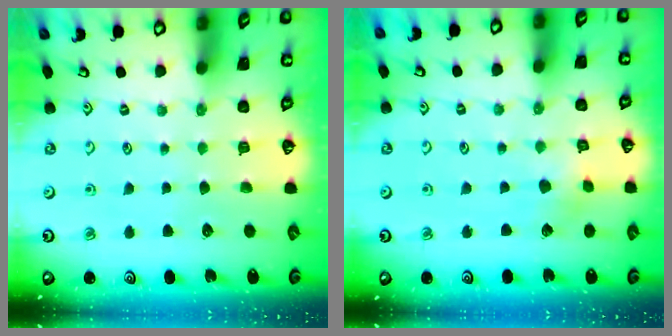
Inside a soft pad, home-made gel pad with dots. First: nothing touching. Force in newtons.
{"total": 4.3, "press": 4.3, "slide": 0.7}